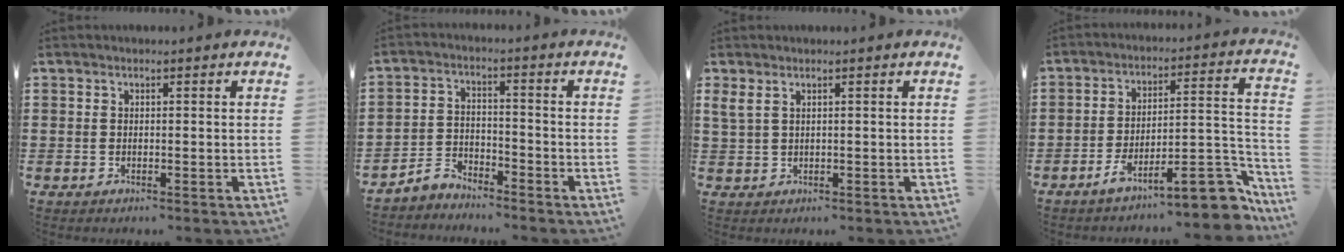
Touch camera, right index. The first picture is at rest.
{"total": 3.8, "force": [-3.8, 0.7, 0.2], "torque": [-0.016, 0.006, -0.082]}
{"total": 1.6, "force": [0.9, 0.6, 1.1], "torque": [-0.026, 0.003, 0.017]}
{"total": 12.0, "force": [-8.4, 3.3, 7.9], "torque": [-0.098, 0.018, -0.151]}